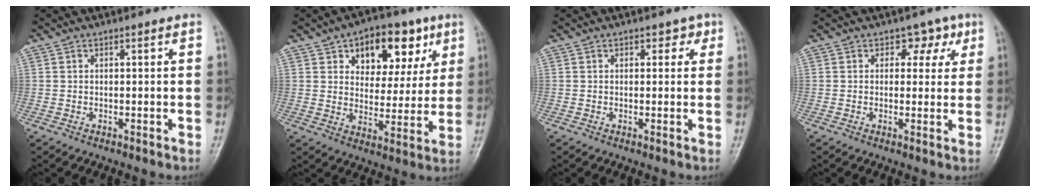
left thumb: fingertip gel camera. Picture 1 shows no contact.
{"total": 14.8, "force": [6.9, 8.9, 9.5], "torque": [-0.084, -0.013, 0.103]}
{"total": 2.2, "force": [1.0, 1.6, 1.1], "torque": [0.009, 0.000, 0.006]}
{"total": 4.3, "force": [1.8, 3.2, 2.1], "torque": [0.008, -0.003, 0.017]}